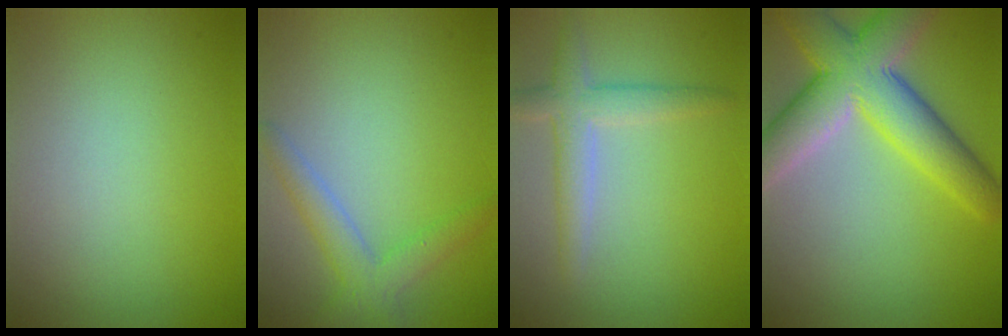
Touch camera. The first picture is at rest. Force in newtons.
{"total": 2.9, "press": 2.9, "slide": 0.1}
{"total": 3.1, "press": 3.1, "slide": 0.2}
{"total": 8.7, "press": 8.7, "slide": 0.5}